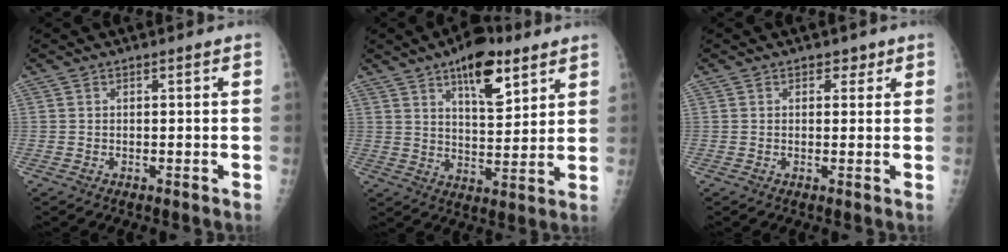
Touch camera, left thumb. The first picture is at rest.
{"total": 12.4, "force": [7.1, 5.2, 8.8], "torque": [-0.104, -0.038, 0.112]}
{"total": 1.6, "force": [0.9, 1.2, 0.5], "torque": [0.015, -0.004, 0.008]}